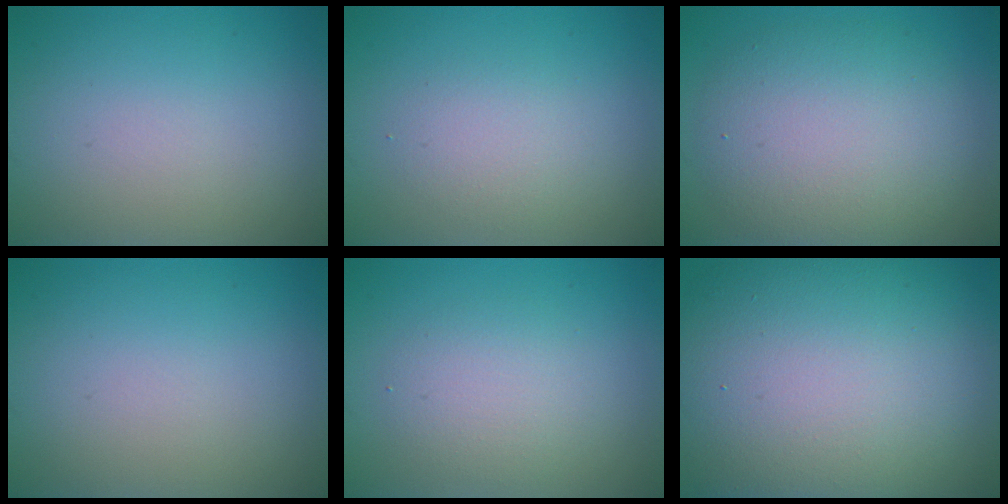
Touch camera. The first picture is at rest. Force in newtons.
{"total": 2.0, "press": 2.0, "slide": 0.1}
{"total": 7.3, "press": 7.3, "slide": 0.5}
{"total": 0.0}
{"total": 2.7, "press": 2.7, "slide": 0.1}
{"total": 17.8, "press": 17.7, "slide": 1.1}